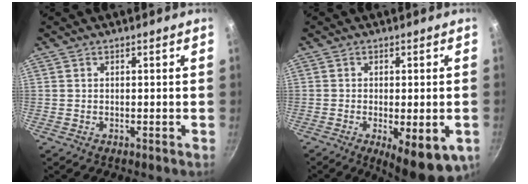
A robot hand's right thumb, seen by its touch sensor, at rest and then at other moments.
{"total": 10.8, "force": [-3.6, 3.5, 9.5], "torque": [-0.119, -0.004, -0.041]}